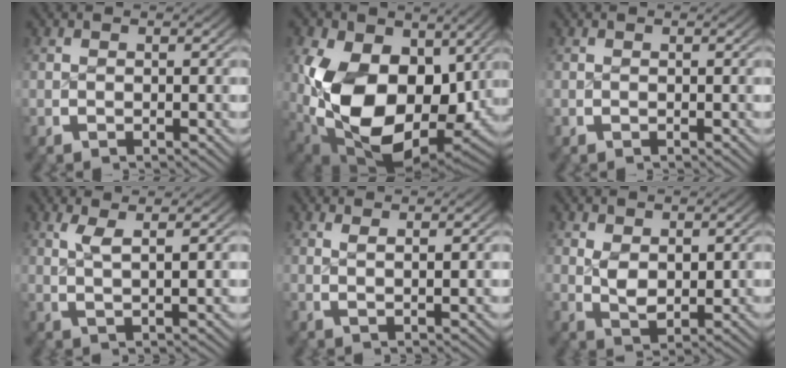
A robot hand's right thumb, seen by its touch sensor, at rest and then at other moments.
{"total": 21.1, "force": [-2.2, 14.2, 15.4], "torque": [-0.325, -0.107, 0.019]}
{"total": 0.0}
{"total": 3.2, "force": [1.9, 0.3, 2.6], "torque": [-0.050, 0.000, 0.043]}
{"total": 2.0, "force": [1.5, -0.1, 1.3], "torque": [-0.024, -0.002, 0.032]}
{"total": 3.2, "force": [0.8, 2.0, 2.4], "torque": [-0.053, -0.020, 0.028]}